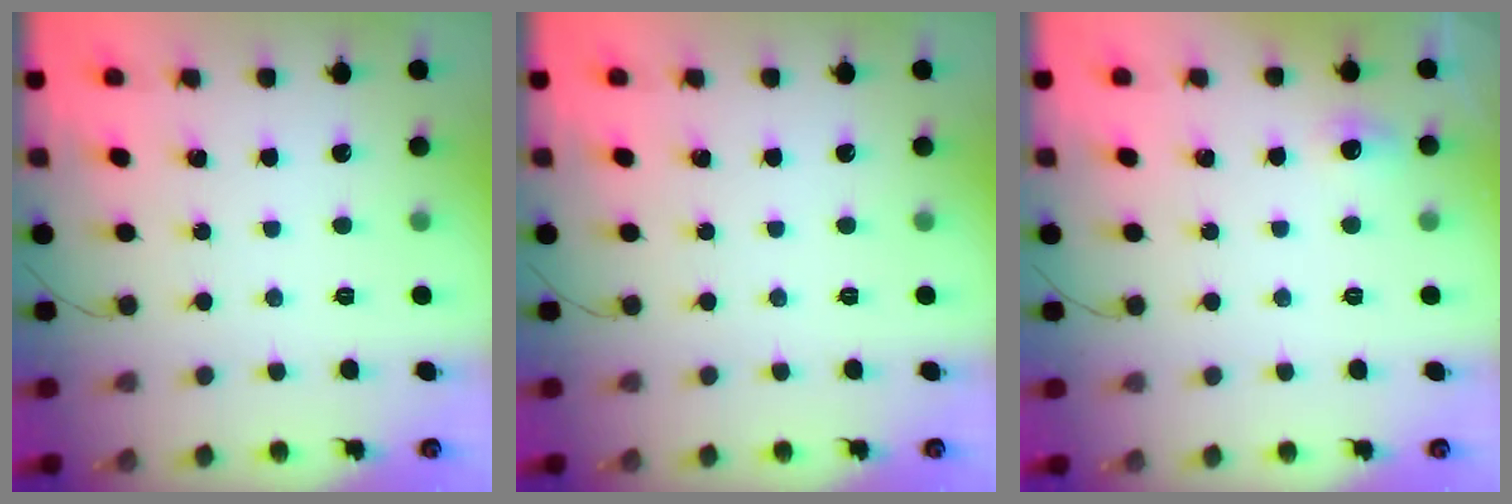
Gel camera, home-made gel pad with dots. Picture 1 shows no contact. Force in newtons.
{"total": 0.0}
{"total": 4.8, "press": 4.5, "slide": 1.8}